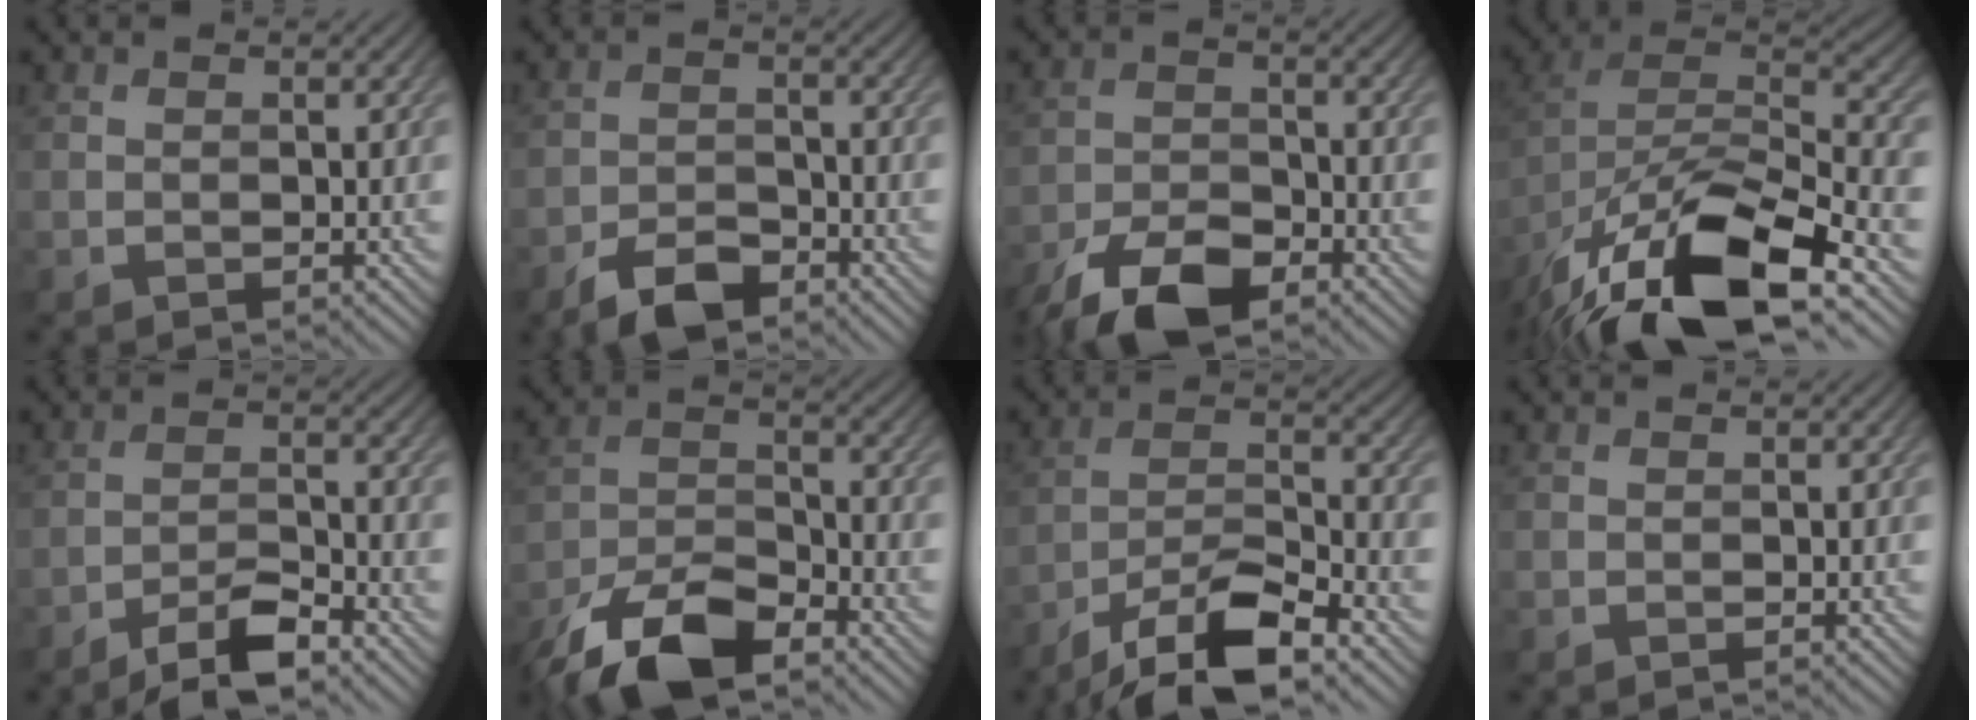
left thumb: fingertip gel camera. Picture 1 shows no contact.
{"total": 5.4, "force": [-4.0, 2.3, 2.8], "torque": [-0.049, 0.001, -0.078]}
{"total": 8.4, "force": [-6.0, 3.4, 4.9], "torque": [-0.090, -0.006, -0.119]}
{"total": 17.4, "force": [-10.6, 7.3, 11.7], "torque": [-0.267, -0.029, -0.172]}
{"total": 5.6, "force": [-4.3, 1.2, 3.4], "torque": [-0.063, 0.004, -0.079]}
{"total": 11.4, "force": [-8.3, 4.2, 6.6], "torque": [-0.125, -0.007, -0.169]}
{"total": 11.1, "force": [-8.0, 2.8, 7.2], "torque": [-0.130, 0.002, -0.153]}
{"total": 0.0}